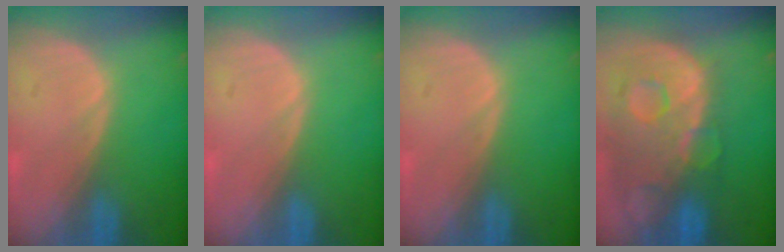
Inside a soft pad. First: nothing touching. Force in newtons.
{"total": 0.0}
{"total": 0.0}
{"total": 13.3, "press": 10.9, "slide": 7.6}